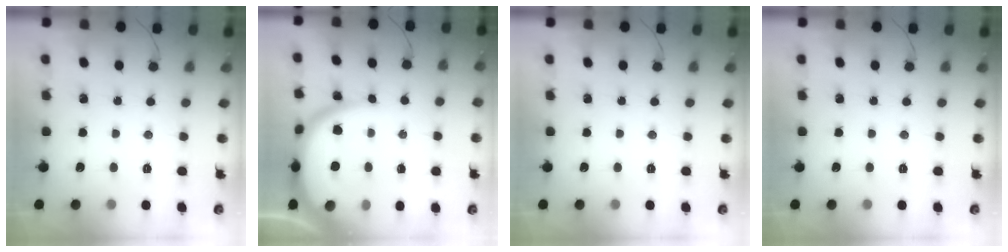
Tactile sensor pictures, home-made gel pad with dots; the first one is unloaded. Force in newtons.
{"total": 11.9, "press": 11.9, "slide": 1.0}
{"total": 0.0}
{"total": 0.0}